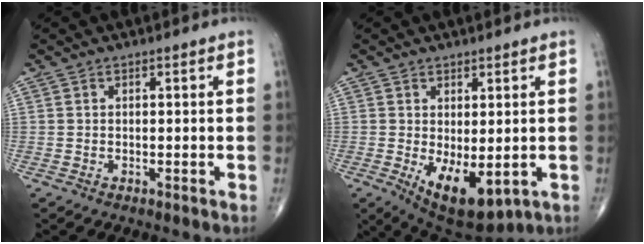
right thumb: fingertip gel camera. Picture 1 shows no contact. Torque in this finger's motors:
{"motor_torque": [1.55, 1.33, 0.27, -0.40, 0.36]}